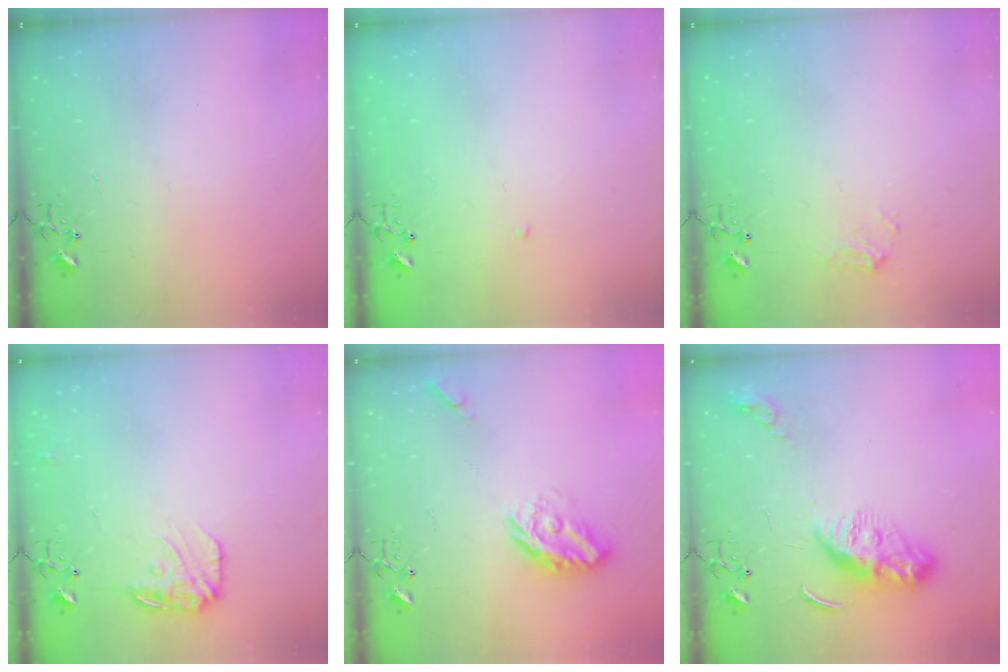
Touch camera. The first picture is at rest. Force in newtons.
{"total": 2.3, "press": 2.3, "slide": 0.3}
{"total": 7.2, "press": 7.2, "slide": 0.8}
{"total": 12.1, "press": 12.1, "slide": 0.5}
{"total": 11.3, "press": 11.3, "slide": 0.6}
{"total": 10.9, "press": 10.9, "slide": 0.4}